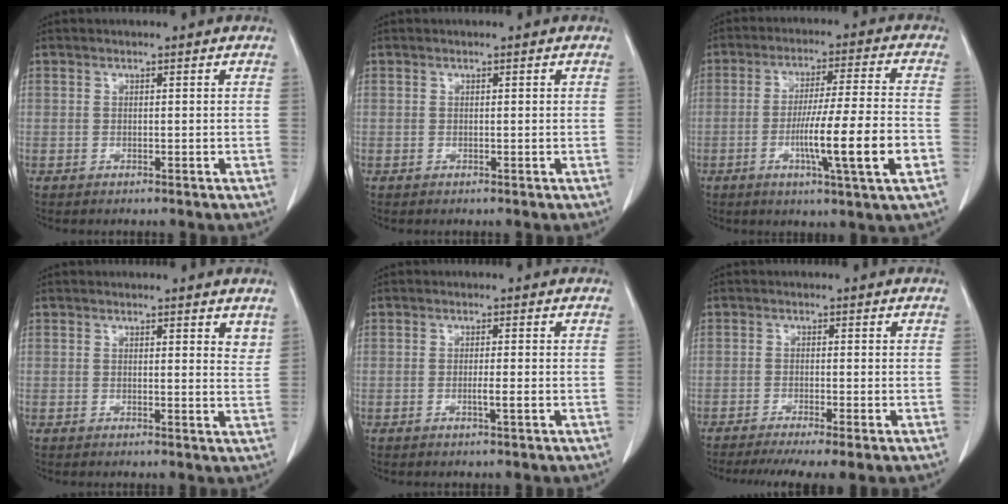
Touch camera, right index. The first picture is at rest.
{"total": 0.0}
{"total": 13.2, "force": [-3.9, -0.5, 12.6], "torque": [-0.214, -0.011, -0.068]}
{"total": 2.7, "force": [2.2, 0.8, 1.4], "torque": [-0.013, -0.012, 0.020]}
{"total": 1.8, "force": [-0.5, -0.2, 1.7], "torque": [-0.031, -0.003, -0.010]}
{"total": 8.0, "force": [-6.1, 0.4, 5.2], "torque": [-0.074, -0.014, -0.094]}